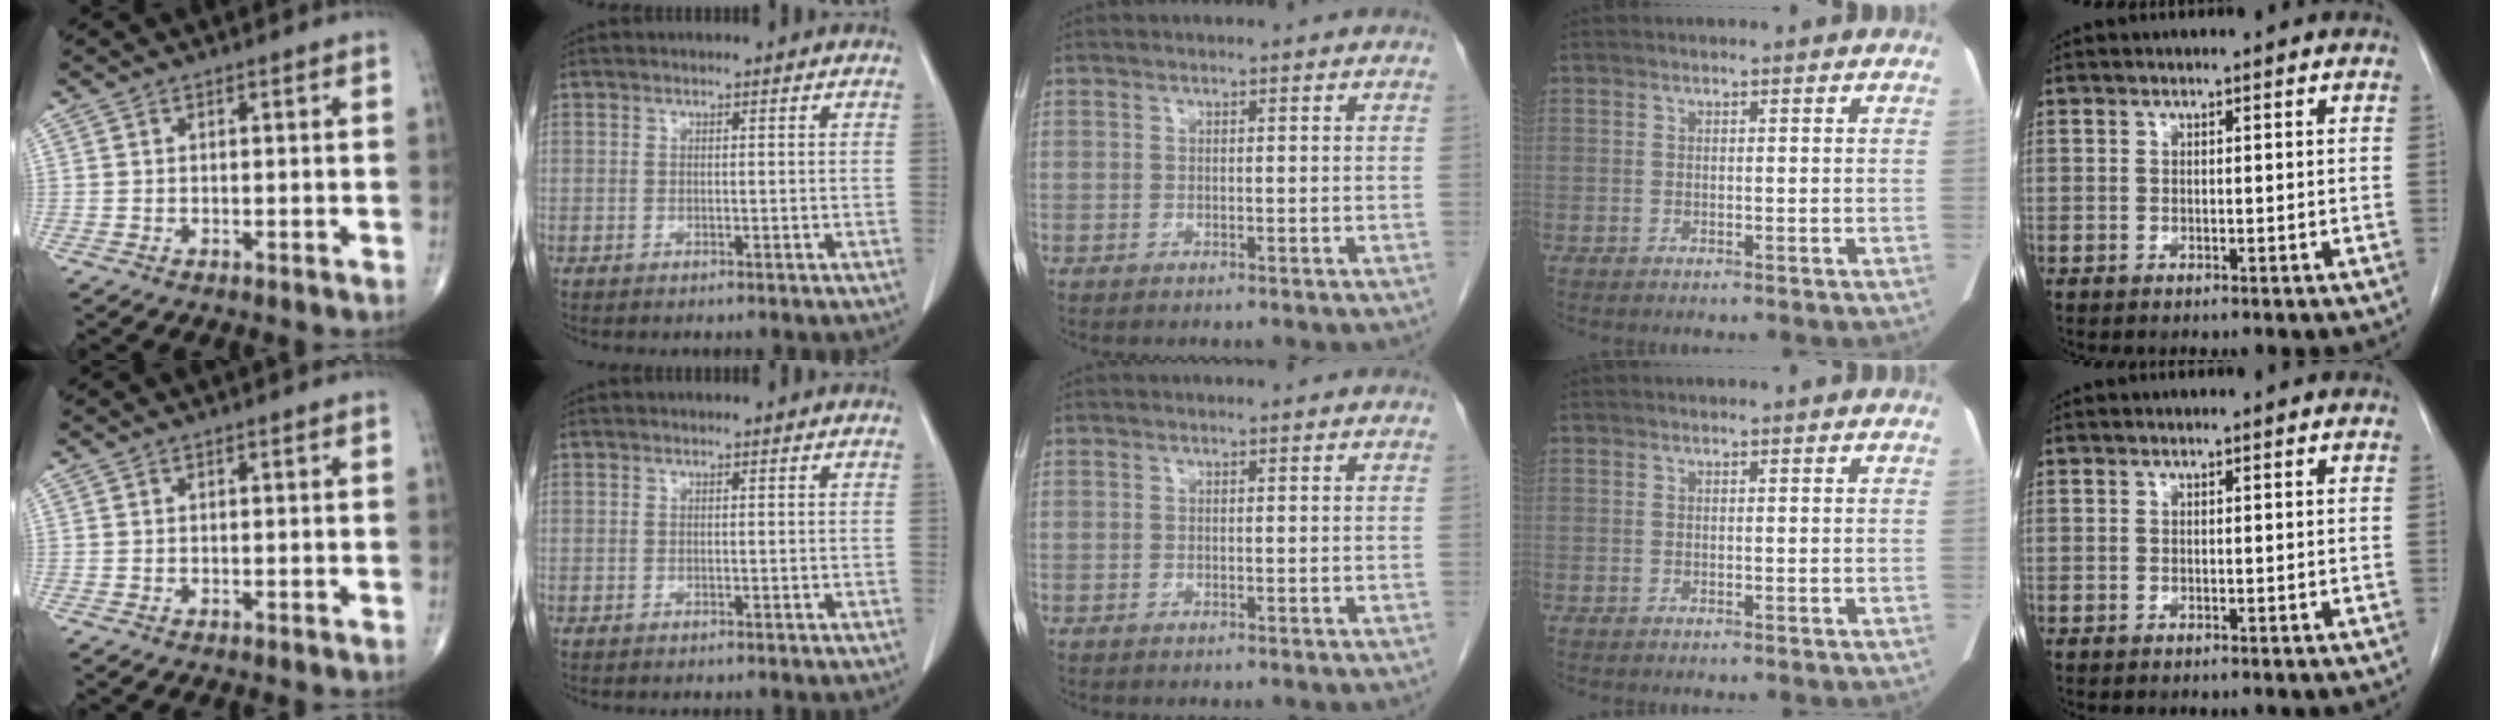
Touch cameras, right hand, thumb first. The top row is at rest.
{}